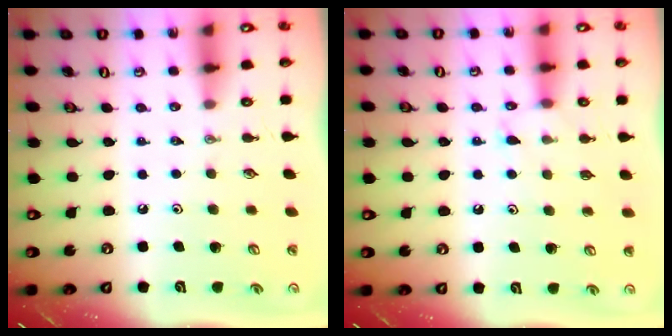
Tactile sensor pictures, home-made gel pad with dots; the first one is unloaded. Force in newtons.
{"total": 5.8, "press": 5.7, "slide": 0.5}